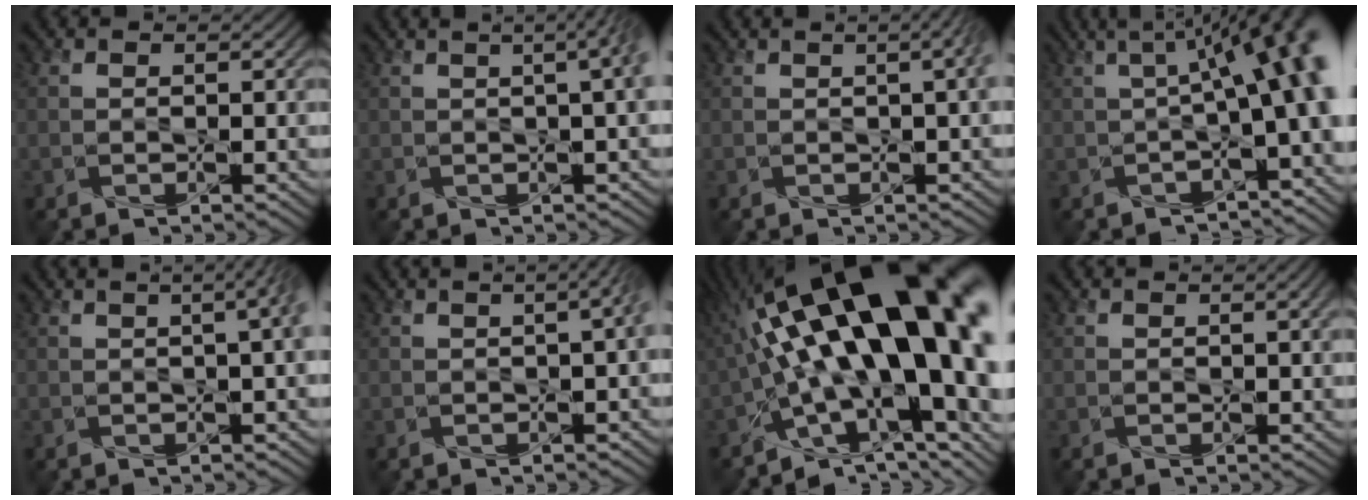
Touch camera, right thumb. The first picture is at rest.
{"total": 5.3, "force": [0.6, 1.3, 5.1], "torque": [-0.049, 0.020, -0.007]}
{"total": 3.8, "force": [0.1, 1.0, 3.6], "torque": [-0.033, 0.013, -0.003]}
{"total": 10.1, "force": [-0.1, 2.4, 9.8], "torque": [-0.138, 0.014, -0.005]}
{"total": 4.8, "force": [0.4, 1.2, 4.6], "torque": [-0.043, 0.019, -0.006]}
{"total": 3.5, "force": [-0.2, 0.9, 3.4], "torque": [-0.037, 0.009, -0.005]}
{"total": 20.9, "force": [1.9, 8.1, 19.2], "torque": [-0.304, -0.022, 0.032]}
{"total": 1.6, "force": [0.4, 0.4, 1.5], "torque": [-0.023, 0.004, 0.010]}